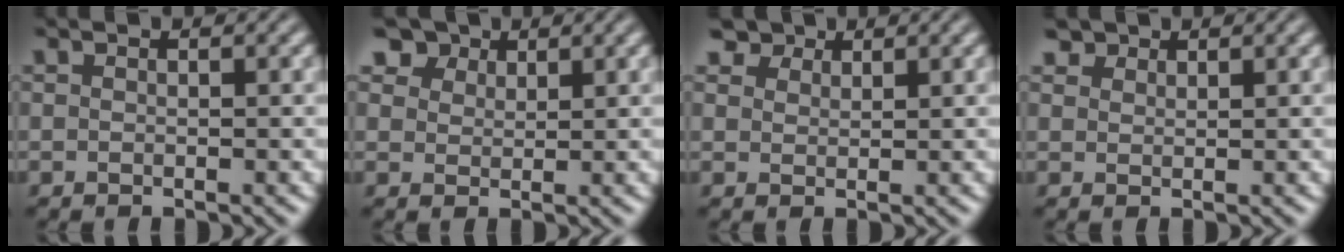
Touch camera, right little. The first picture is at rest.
{"total": 5.4, "force": [3.9, 3.2, 2.0], "torque": [-0.062, 0.003, 0.067]}
{"total": 3.4, "force": [2.7, 1.8, 1.0], "torque": [-0.030, -0.009, 0.055]}
{"total": 1.8, "force": [1.6, 1.0, 0.3], "torque": [-0.011, -0.001, 0.033]}